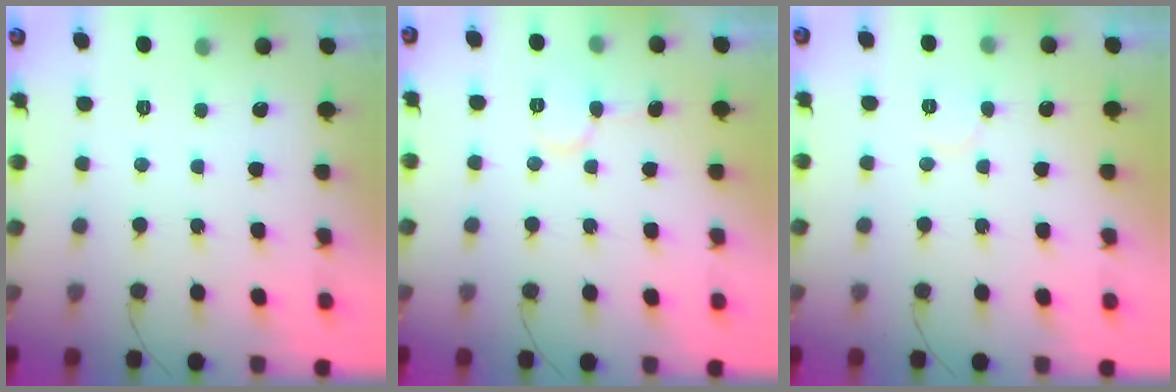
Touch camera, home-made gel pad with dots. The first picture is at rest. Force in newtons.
{"total": 6.4, "press": 6.4, "slide": 0.5}
{"total": 3.9, "press": 3.8, "slide": 0.5}